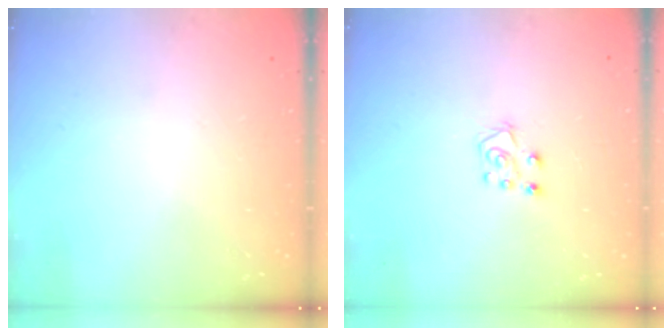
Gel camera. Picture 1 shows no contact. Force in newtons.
{"total": 6.8, "press": 6.8, "slide": 0.4}